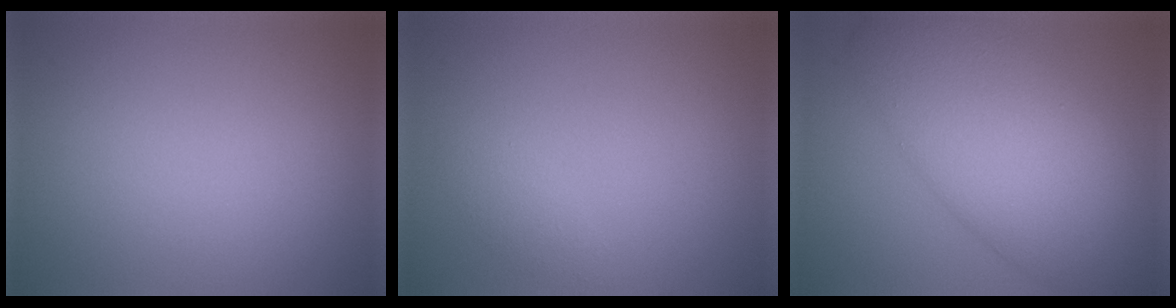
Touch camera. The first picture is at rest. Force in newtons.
{"total": 1.1, "press": 1.1, "slide": 0.1}
{"total": 11.1, "press": 11.1, "slide": 0.3}